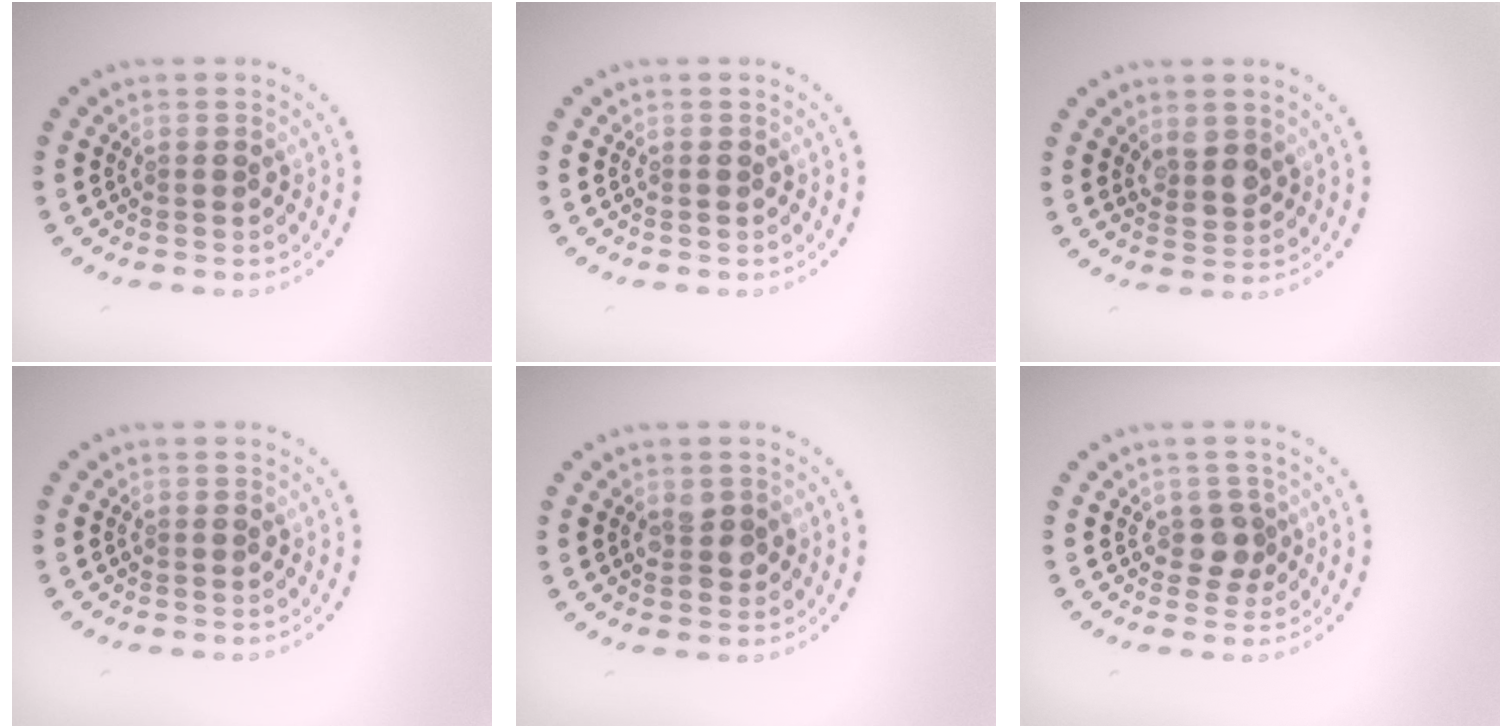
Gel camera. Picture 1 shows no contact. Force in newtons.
{"total": 0.0}
{"total": 2.3, "press": 2.1, "slide": 1.1}
{"total": 0.0}
{"total": 2.0, "press": 2.0, "slide": 0.2}
{"total": 1.7, "press": 1.4, "slide": 1.0}